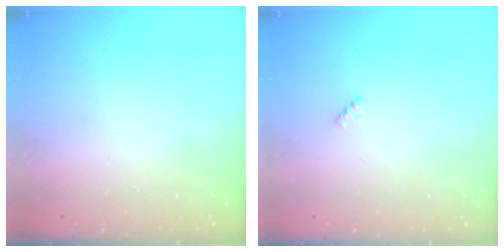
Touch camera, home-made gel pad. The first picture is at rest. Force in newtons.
{"total": 2.4, "press": 2.4, "slide": 0.4}